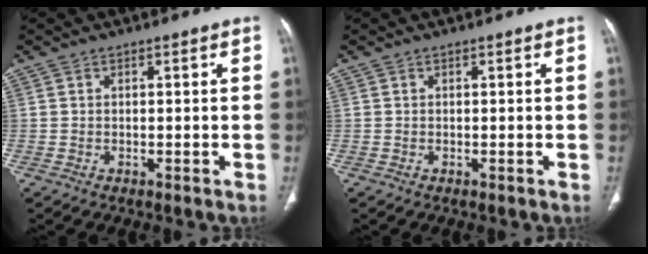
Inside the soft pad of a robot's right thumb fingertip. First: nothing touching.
{"total": 0.0}